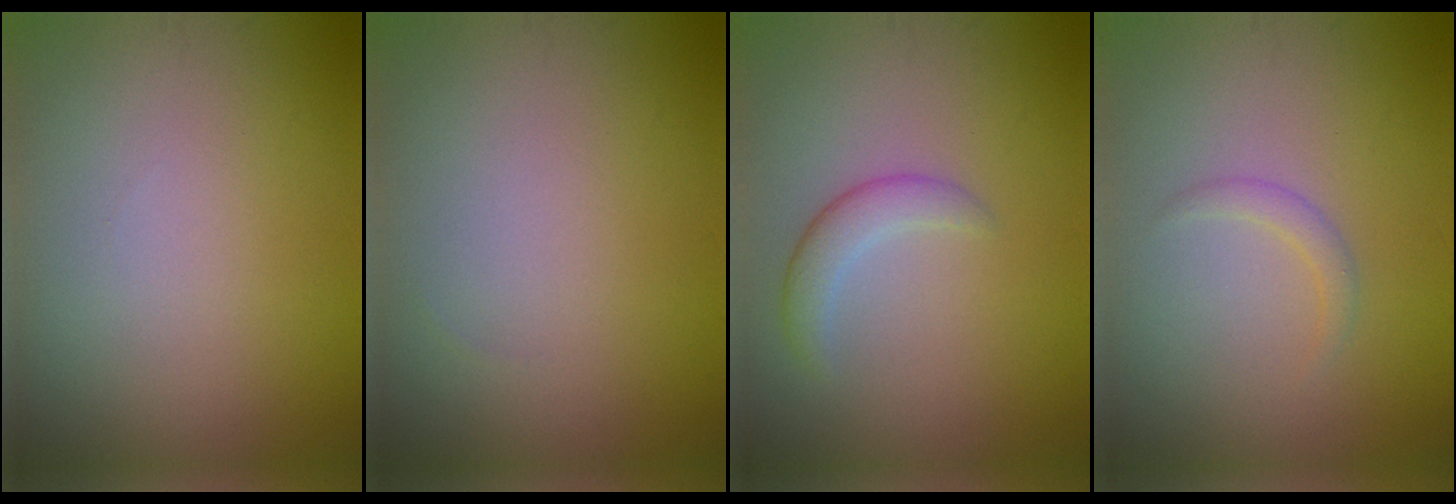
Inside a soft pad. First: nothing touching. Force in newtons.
{"total": 0.0}
{"total": 2.2, "press": 2.2, "slide": 0.1}
{"total": 1.1, "press": 1.1, "slide": 0.0}